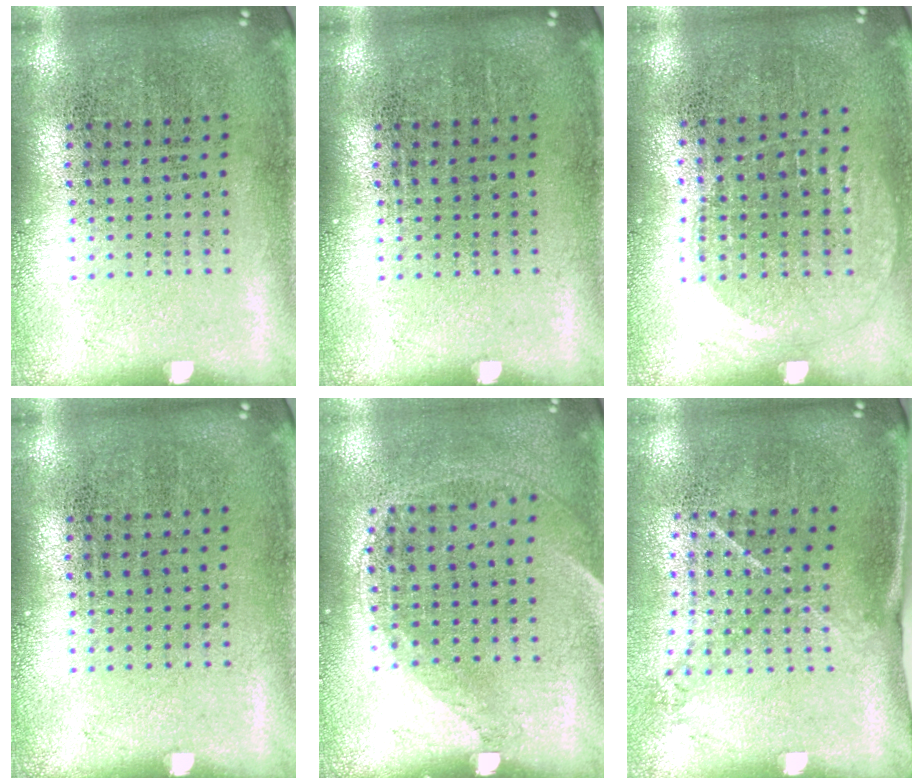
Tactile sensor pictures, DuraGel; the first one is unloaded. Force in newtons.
{"total": 0.0}
{"total": 1.0, "press": 0.9, "slide": 0.4}
{"total": 0.0}
{"total": 1.4, "press": 0.9, "slide": 1.0}
{"total": 1.6, "press": 1.0, "slide": 1.3}